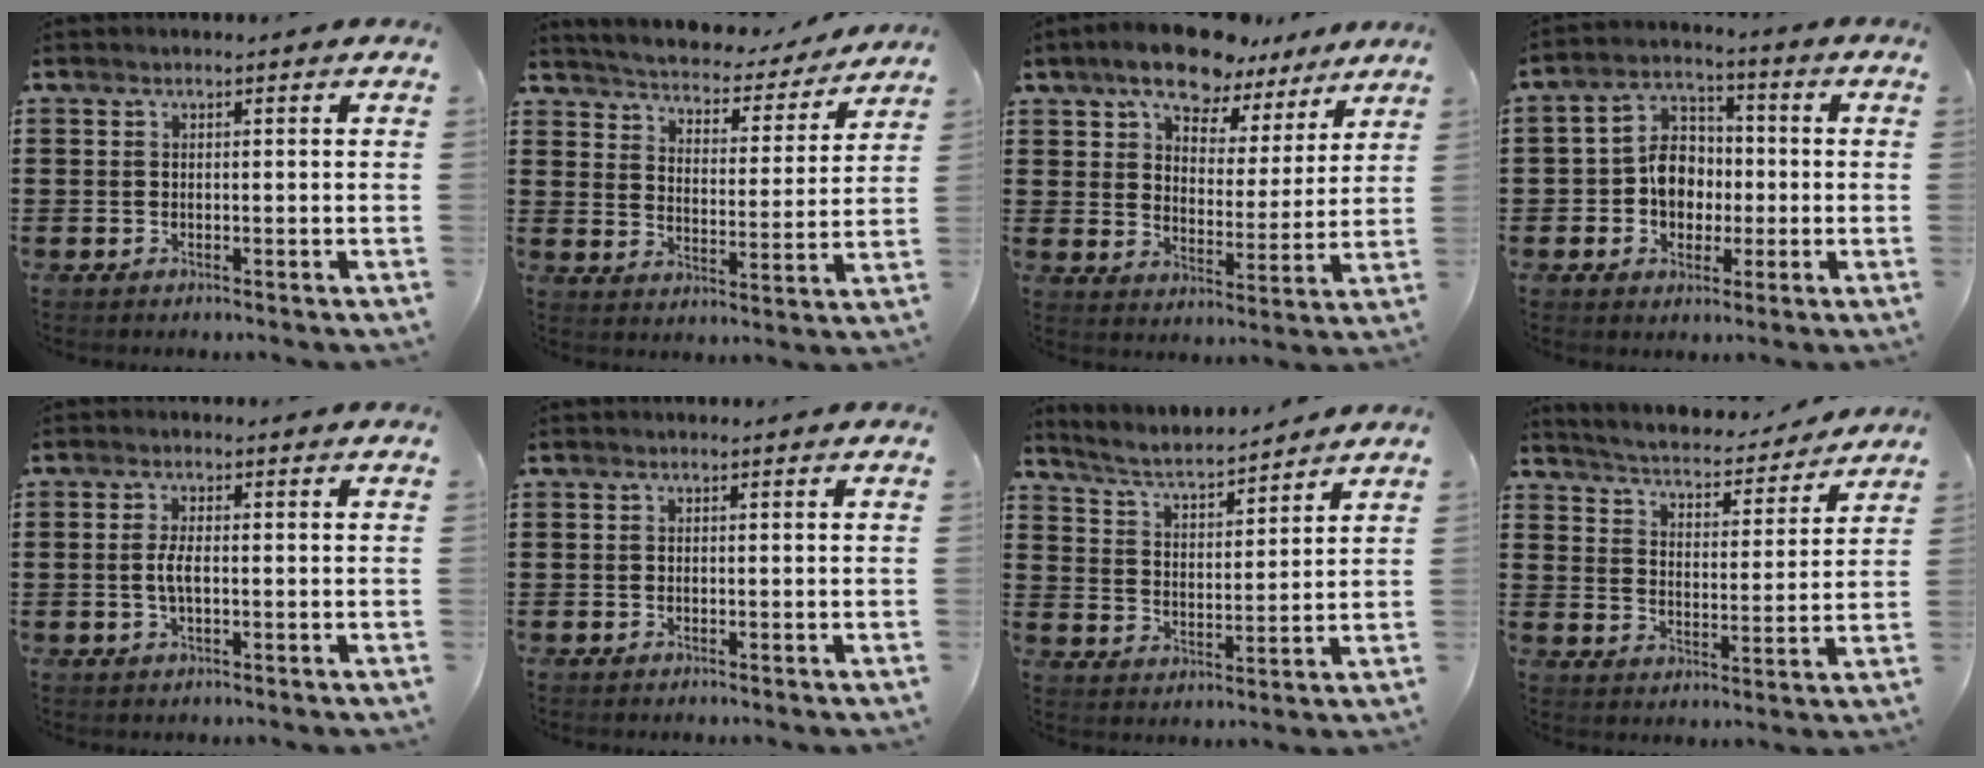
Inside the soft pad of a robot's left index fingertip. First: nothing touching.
{"total": 3.4, "force": [3.4, 0.1, 0.3], "torque": [-0.030, -0.032, 0.049]}
{"total": 10.8, "force": [9.0, 4.0, 4.6], "torque": [-0.104, -0.031, 0.163]}
{"total": 7.4, "force": [-0.7, 6.0, 4.3], "torque": [-0.107, 0.015, -0.016]}
{"total": 2.8, "force": [-0.3, 0.9, 2.6], "torque": [-0.064, -0.005, -0.011]}
{"total": 0.0}
{"total": 4.6, "force": [4.3, 0.4, 1.7], "torque": [-0.053, -0.028, 0.068]}
{"total": 3.8, "force": [3.8, 0.0, 0.7], "torque": [-0.036, -0.034, 0.056]}